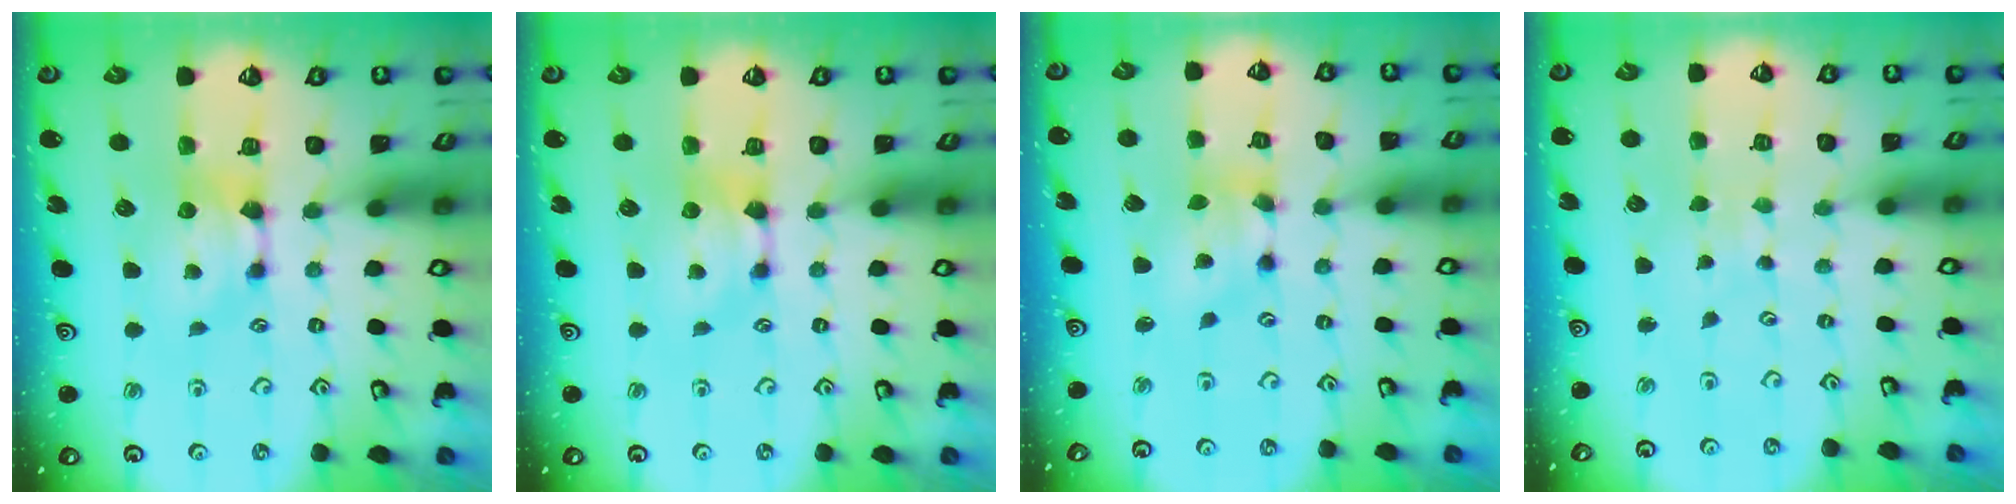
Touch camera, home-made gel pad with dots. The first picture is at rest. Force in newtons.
{"total": 0.0}
{"total": 4.0, "press": 3.6, "slide": 1.9}
{"total": 5.3, "press": 5.2, "slide": 0.2}